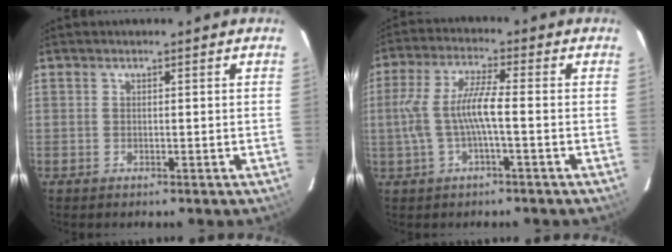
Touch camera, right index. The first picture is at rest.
{"total": 8.3, "force": [-1.3, 1.0, 8.1], "torque": [-0.171, 0.003, -0.018]}